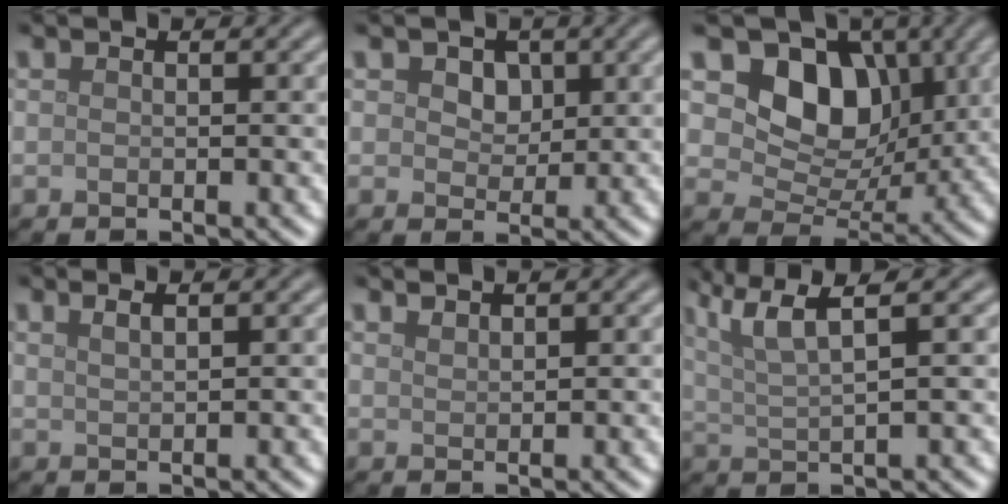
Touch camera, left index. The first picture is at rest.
{"total": 3.2, "force": [1.4, 2.3, 1.7], "torque": [-0.038, 0.003, 0.015]}
{"total": 7.7, "force": [2.6, 5.8, 4.4], "torque": [-0.065, -0.014, 0.030]}
{"total": 1.6, "force": [1.1, 0.6, 1.0], "torque": [-0.009, 0.005, 0.010]}
{"total": 0.9, "force": [0.9, 0.1, 0.2], "torque": [-0.002, 0.000, 0.019]}
{"total": 5.4, "force": [2.9, 1.0, 4.4], "torque": [-0.077, 0.012, 0.055]}